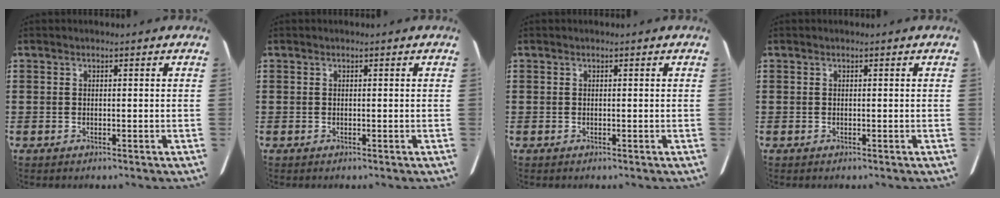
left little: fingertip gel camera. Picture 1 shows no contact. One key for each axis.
{"total": 0.0}
{"total": 0.0}
{"total": 0.0}